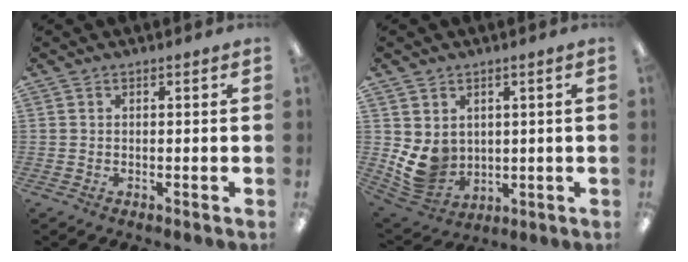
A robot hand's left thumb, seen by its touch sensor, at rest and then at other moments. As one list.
[{"total": 8.8, "force": [1.6, 7.6, 4.1], "torque": [-0.104, -0.016, 0.038]}]